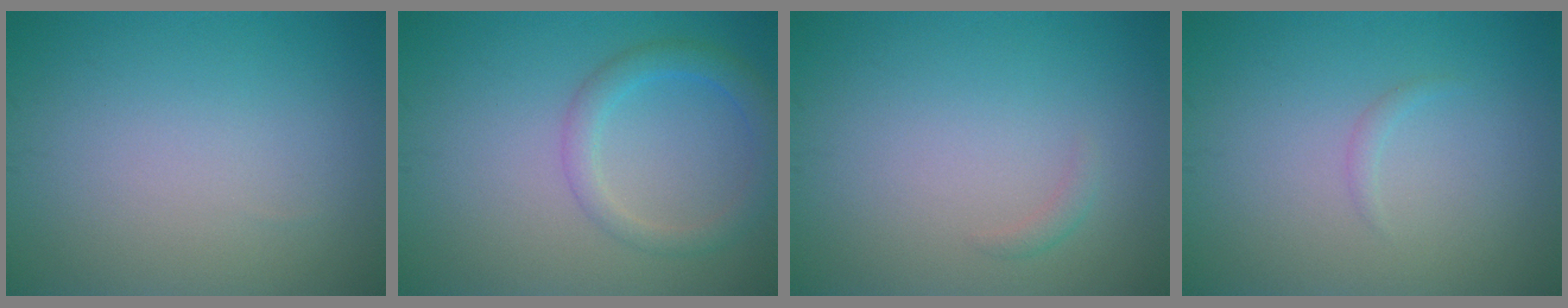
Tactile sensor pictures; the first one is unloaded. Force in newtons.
{"total": 2.8, "press": 2.8, "slide": 0.2}
{"total": 0.8, "press": 0.8, "slide": 0.0}
{"total": 0.6, "press": 0.6, "slide": 0.0}